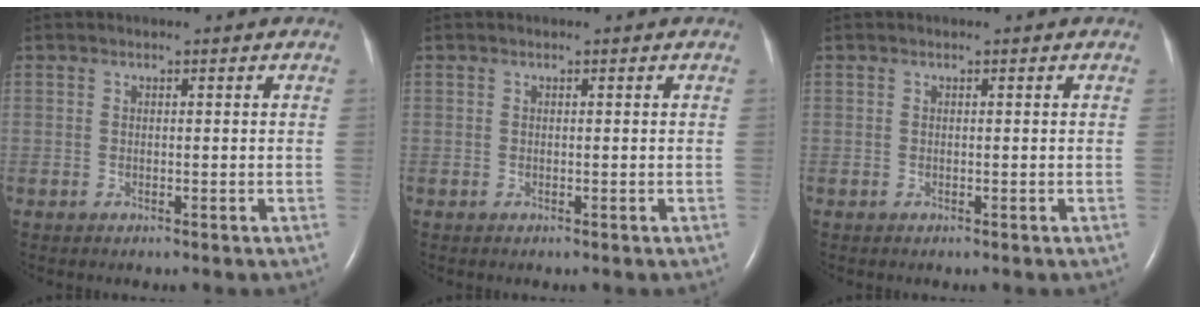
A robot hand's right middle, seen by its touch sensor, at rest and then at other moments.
{"total": 0.0}
{"total": 0.0}